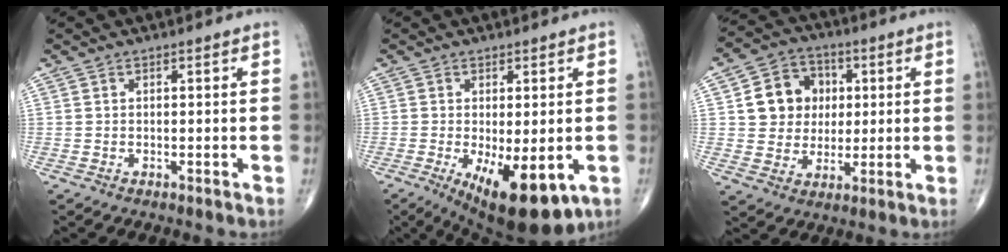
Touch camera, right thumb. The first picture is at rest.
{"total": 13.2, "force": [-4.5, 5.1, 11.3], "torque": [-0.163, -0.021, -0.053]}
{"total": 11.2, "force": [2.1, 9.8, 4.9], "torque": [-0.039, 0.005, 0.035]}